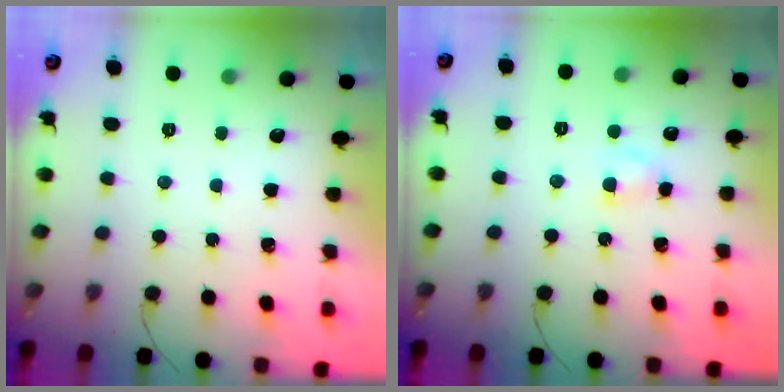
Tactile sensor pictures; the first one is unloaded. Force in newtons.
{"total": 2.8, "press": 2.6, "slide": 1.2}